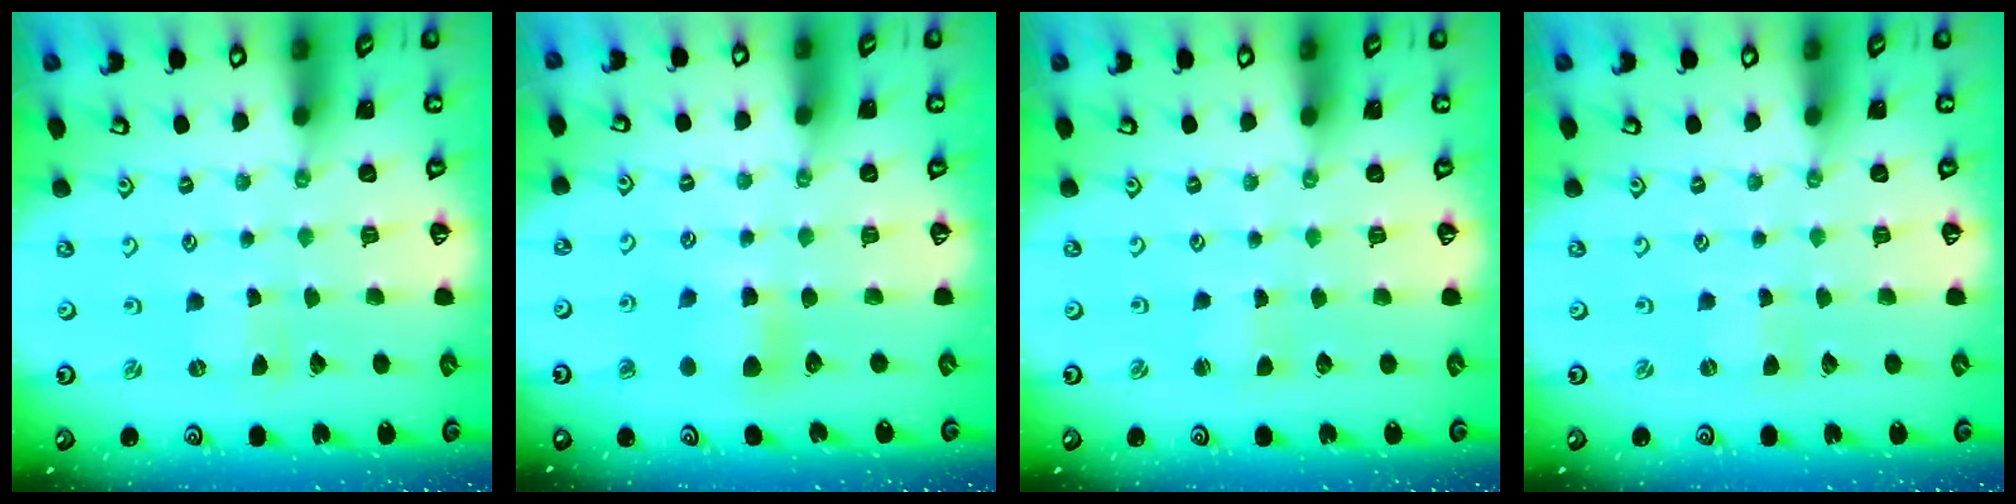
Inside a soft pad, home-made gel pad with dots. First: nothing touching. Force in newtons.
{"total": 7.5, "press": 7.5, "slide": 0.6}
{"total": 1.4, "press": 1.4, "slide": 0.1}
{"total": 0.0}